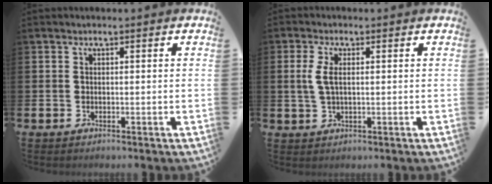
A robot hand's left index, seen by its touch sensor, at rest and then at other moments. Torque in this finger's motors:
{"motor_torque": [1.26, 0.02, 0.64, 0.18]}